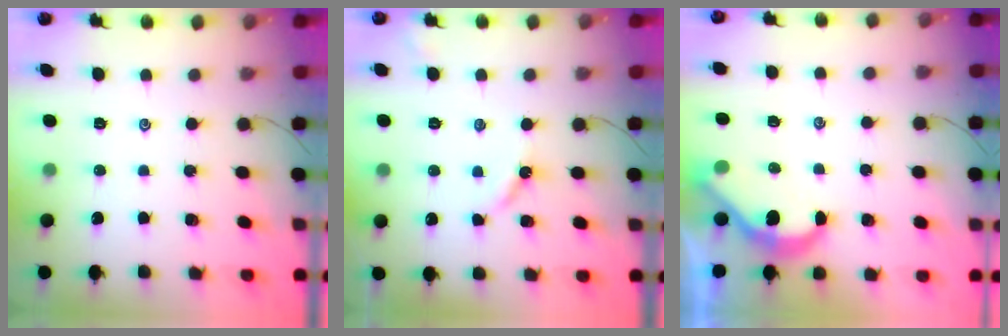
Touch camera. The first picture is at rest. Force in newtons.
{"total": 4.6, "press": 4.6, "slide": 0.4}
{"total": 5.3, "press": 5.3, "slide": 0.2}